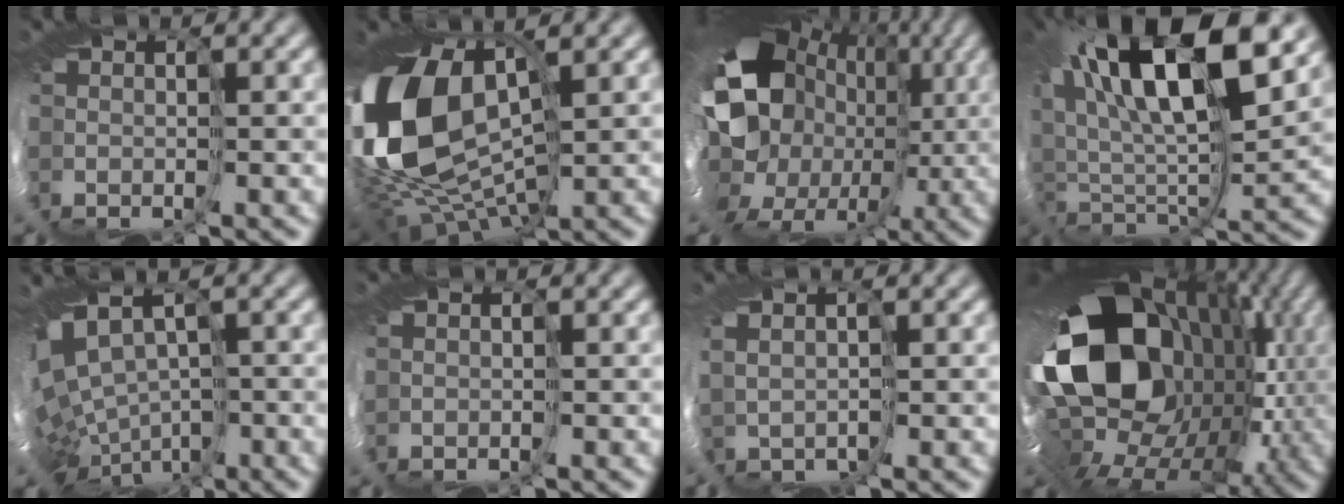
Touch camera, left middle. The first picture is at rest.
{"total": 13.0, "force": [2.3, 8.0, 9.9], "torque": [-0.224, -0.018, 0.042]}
{"total": 16.1, "force": [1.1, 14.0, 8.0], "torque": [-0.123, -0.023, -0.026]}
{"total": 14.9, "force": [10.0, 4.7, 10.0], "torque": [-0.195, 0.033, 0.173]}
{"total": 7.1, "force": [-1.3, 5.0, 4.9], "torque": [-0.101, -0.009, 0.027]}
{"total": 0.6, "force": [0.3, -0.1, -0.5], "torque": [0.015, -0.006, 0.008]}
{"total": 2.0, "force": [2.0, 0.3, -0.2], "torque": [0.007, 0.010, 0.023]}
{"total": 18.0, "force": [1.9, 14.2, 10.9], "torque": [-0.183, -0.004, -0.032]}